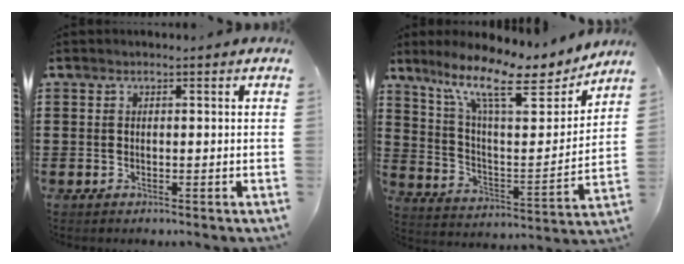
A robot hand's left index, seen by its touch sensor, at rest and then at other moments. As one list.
[{"total": 12.6, "force": [9.2, 2.9, 8.2], "torque": [-0.176, -0.048, 0.152]}]